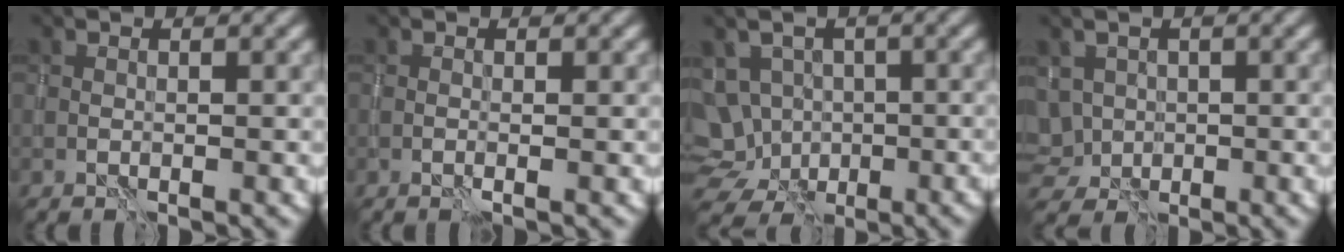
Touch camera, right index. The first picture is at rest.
{"total": 0.6, "force": [-0.2, 0.1, 0.6], "torque": [-0.011, -0.002, -0.005]}
{"total": 8.3, "force": [-1.6, 7.5, 3.1], "torque": [-0.052, -0.004, -0.036]}
{"total": 3.2, "force": [-0.1, 2.9, 1.3], "torque": [-0.026, -0.003, 0.006]}